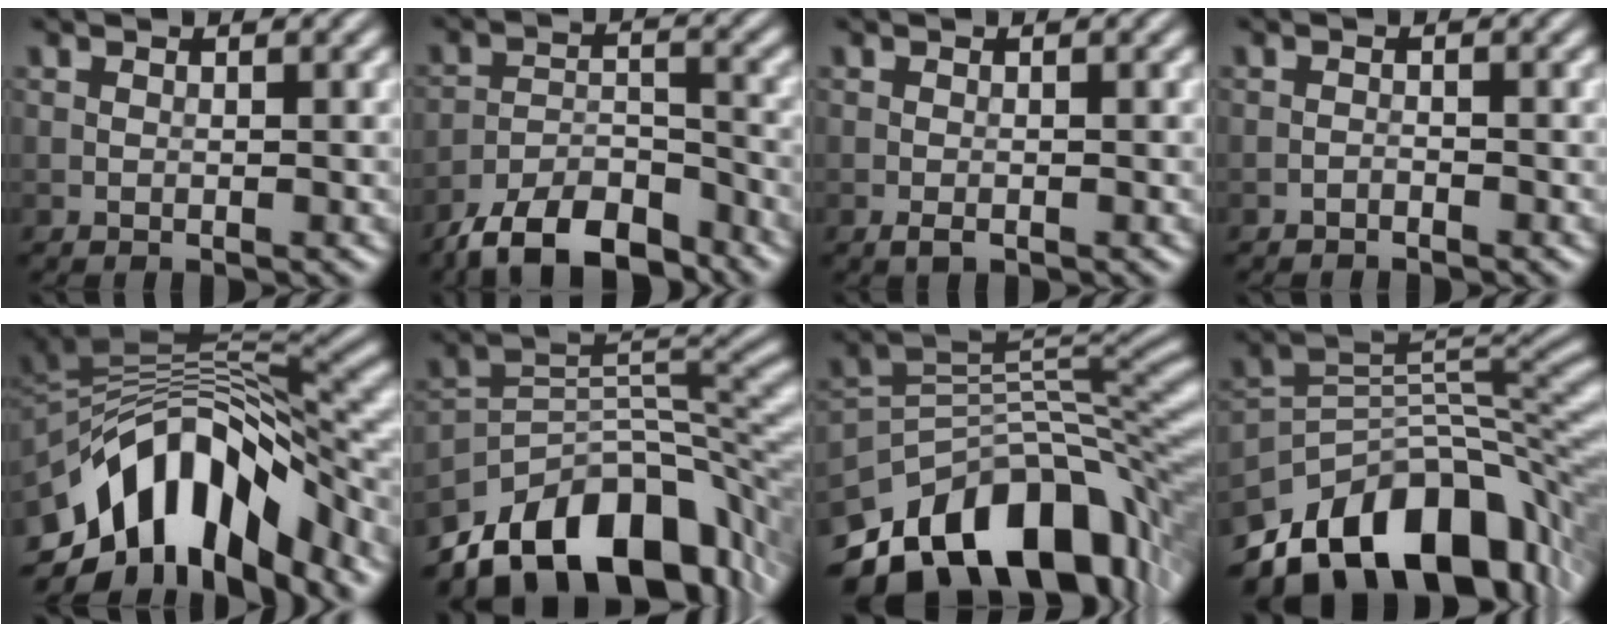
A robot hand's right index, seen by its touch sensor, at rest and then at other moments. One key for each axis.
{"total": 8.6, "fx": -7.0, "fy": 3.0, "fz": 3.9, "tx": -0.060, "ty": -0.005, "tz": -0.132}
{"total": 1.0, "fx": -0.6, "fy": 0.4, "fz": 0.7, "tx": -0.014, "ty": -0.003, "tz": -0.010}
{"total": 0.7, "fx": -0.7, "fy": 0.1, "fz": 0.1, "tx": -0.002, "ty": 0.002, "tz": -0.014}
{"total": 13.1, "fx": -6.4, "fy": 6.7, "fz": 9.3, "tx": -0.157, "ty": 0.014, "tz": -0.113}
{"total": 13.2, "fx": -8.6, "fy": 6.7, "fz": 7.5, "tx": -0.117, "ty": 0.006, "tz": -0.159}
{"total": 13.4, "fx": -6.9, "fy": 7.3, "fz": 8.8, "tx": -0.145, "ty": 0.007, "tz": -0.115}
{"total": 14.0, "fx": -8.4, "fy": 7.2, "fz": 8.6, "tx": -0.142, "ty": 0.009, "tz": -0.145}